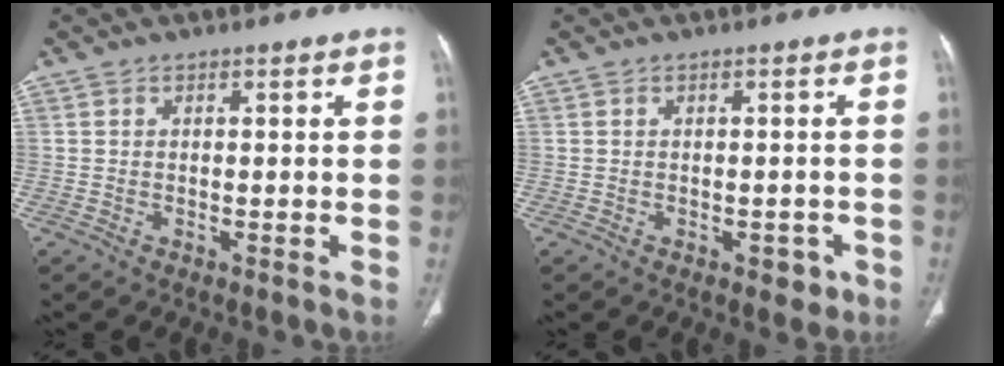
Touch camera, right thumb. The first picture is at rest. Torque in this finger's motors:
{"motor_torque": [0.40, 0.61, -0.26, 0.05, 0.07]}